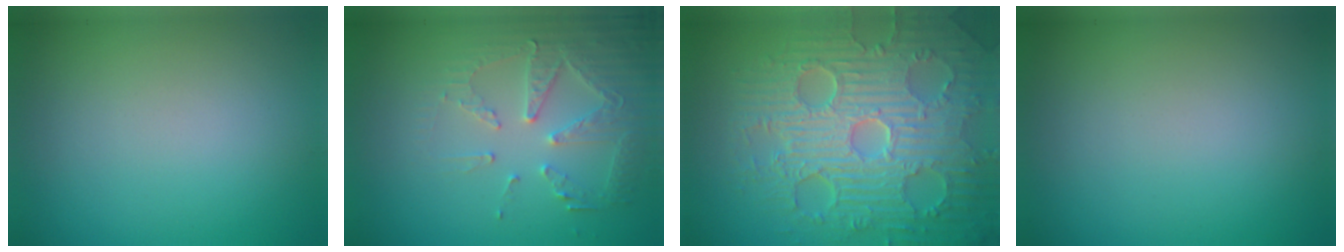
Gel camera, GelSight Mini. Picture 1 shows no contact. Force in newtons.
{"total": 4.1, "press": 3.7, "slide": 1.7}
{"total": 10.3, "press": 7.0, "slide": 7.6}
{"total": 0.0}